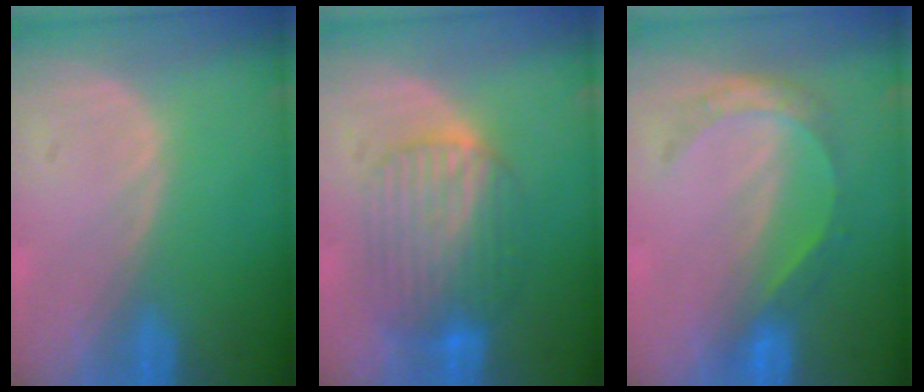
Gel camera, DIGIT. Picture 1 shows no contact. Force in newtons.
{"total": 7.4, "press": 7.3, "slide": 0.3}
{"total": 5.6, "press": 4.8, "slide": 2.8}